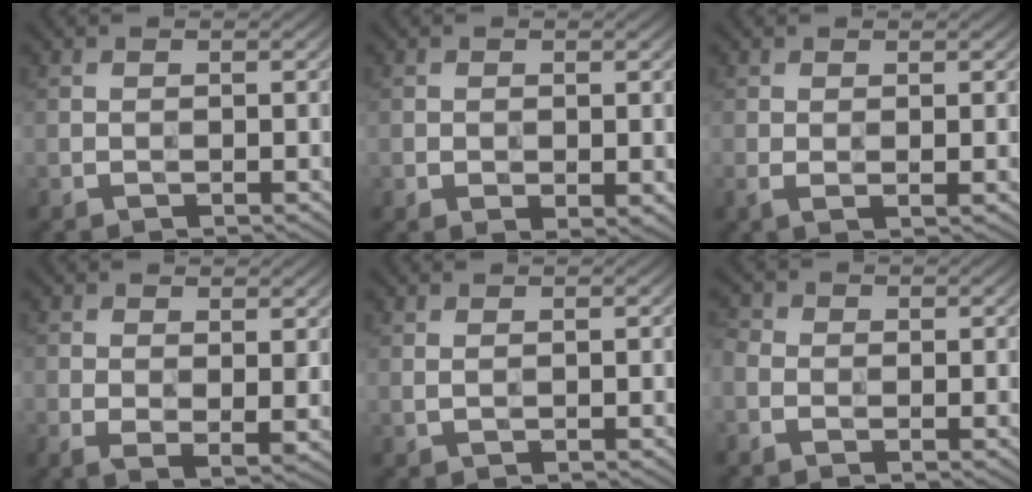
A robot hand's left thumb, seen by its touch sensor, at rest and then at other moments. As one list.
[{"total": 1.9, "force": [-0.2, 1.1, 1.5], "torque": [-0.025, -0.009, 0.002]}, {"total": 1.8, "force": [0.1, 0.5, 1.7], "torque": [-0.041, -0.004, 0.002]}, {"total": 4.2, "force": [1.0, 1.9, 3.6], "torque": [-0.071, -0.013, 0.019]}, {"total": 0.6, "force": [0.5, 0.1, 0.4], "torque": [-0.013, 0.002, 0.010]}, {"total": 2.1, "force": [-0.6, 1.7, 1.1], "torque": [-0.029, 0.001, -0.021]}]